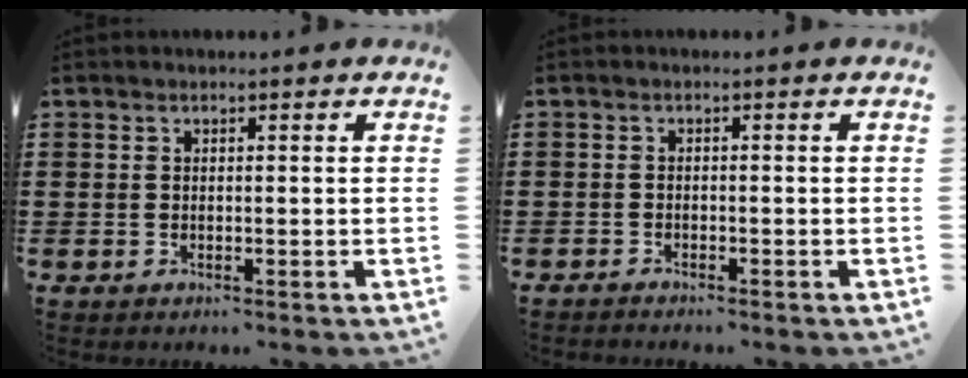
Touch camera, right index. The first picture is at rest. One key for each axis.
{"total": 1.0, "fx": -1.0, "fy": 0.0, "fz": -0.1, "tx": -0.001, "ty": 0.002, "tz": -0.020}